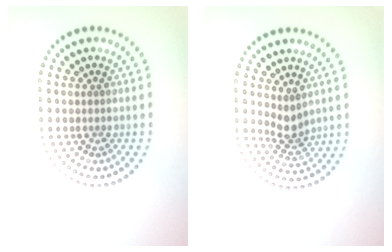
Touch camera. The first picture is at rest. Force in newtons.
{"total": 2.3, "press": 1.7, "slide": 1.5}